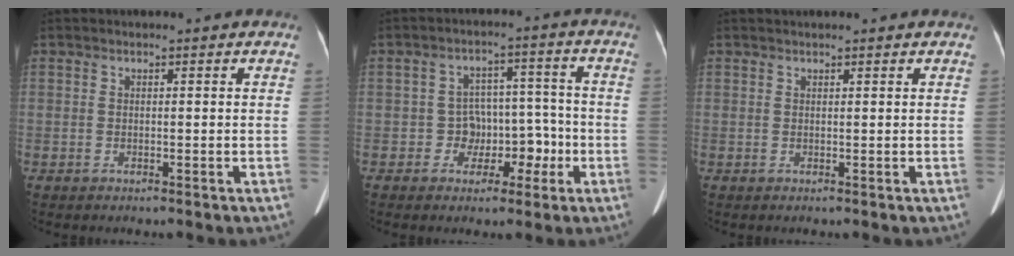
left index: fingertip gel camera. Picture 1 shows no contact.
{"total": 5.9, "force": [-2.2, 5.0, 2.3], "torque": [-0.018, 0.032, -0.028]}
{"total": 2.1, "force": [2.0, 0.2, 0.8], "torque": [-0.011, 0.029, 0.026]}